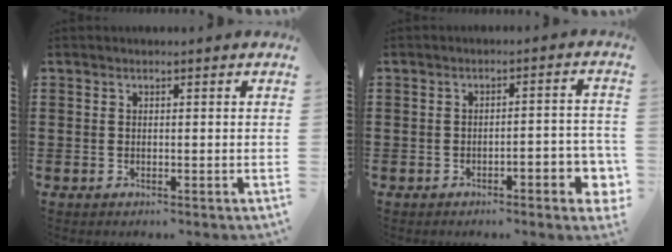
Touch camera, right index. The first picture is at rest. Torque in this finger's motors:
{"motor_torque": [0.03, -0.02, 0.25, 0.04]}